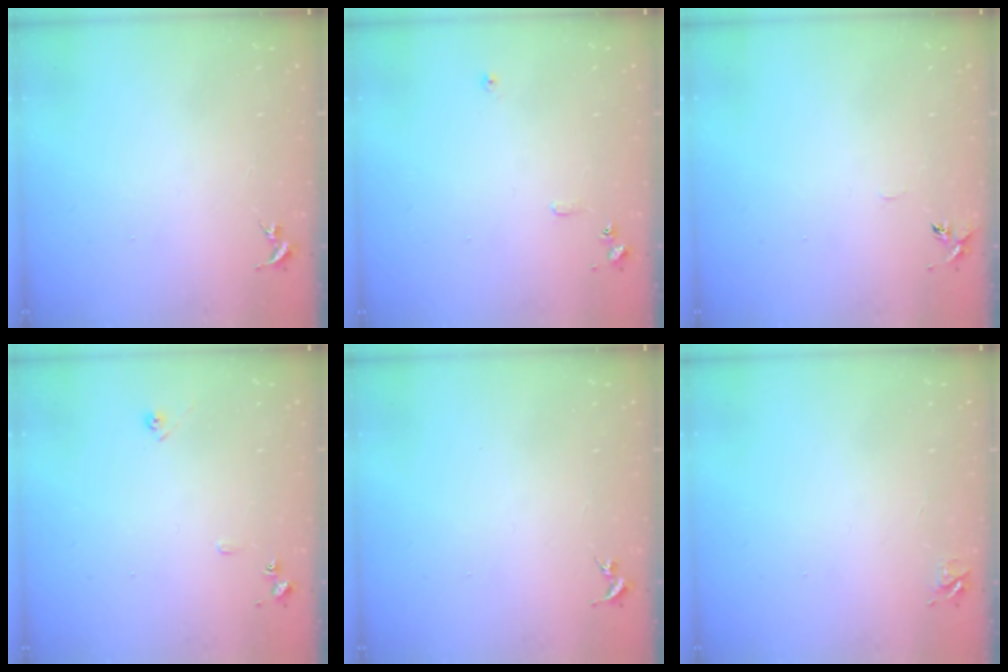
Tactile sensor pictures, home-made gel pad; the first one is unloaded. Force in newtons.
{"total": 6.9, "press": 6.8, "slide": 0.7}
{"total": 4.6, "press": 4.5, "slide": 0.4}
{"total": 6.9, "press": 6.9, "slide": 0.7}
{"total": 0.0}
{"total": 5.0, "press": 5.0, "slide": 0.7}